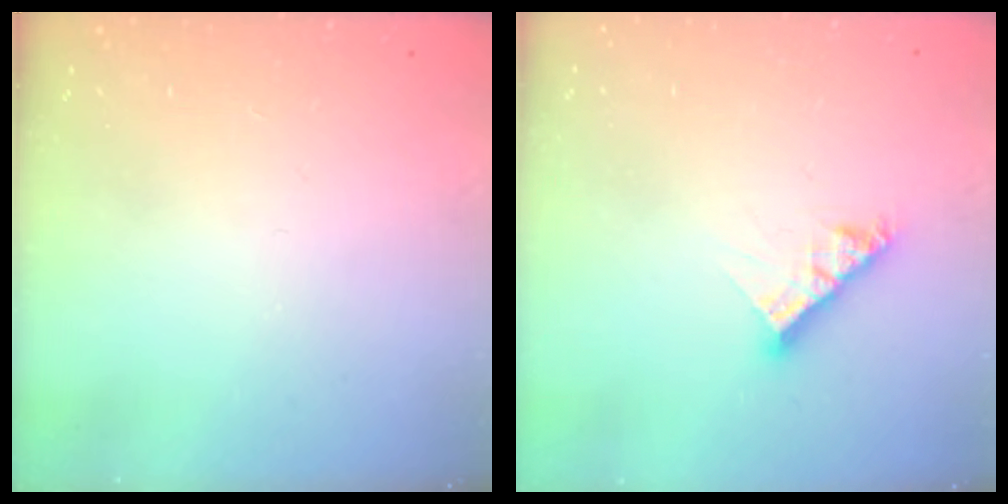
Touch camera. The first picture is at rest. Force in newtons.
{"total": 8.8, "press": 8.7, "slide": 0.8}